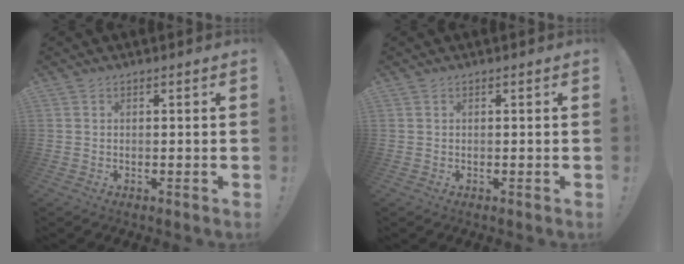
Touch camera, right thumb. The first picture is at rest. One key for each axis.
{"total": 0.0}